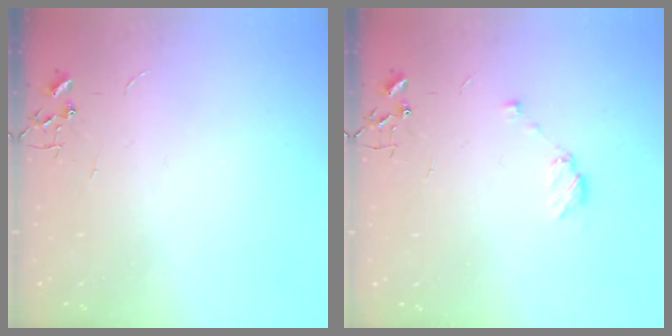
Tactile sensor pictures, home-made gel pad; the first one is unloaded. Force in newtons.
{"total": 6.8, "press": 6.8, "slide": 0.9}